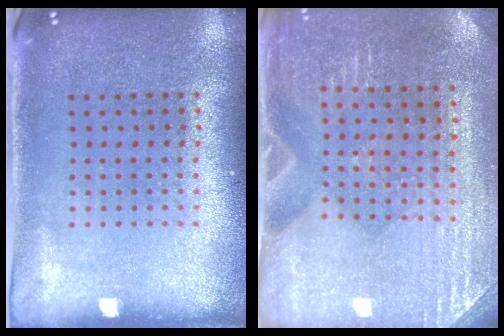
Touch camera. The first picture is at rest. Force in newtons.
{"total": 2.9, "press": 2.9, "slide": 0.4}